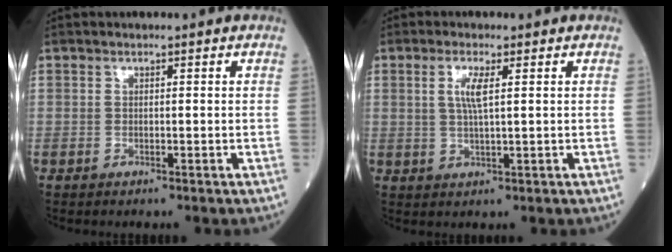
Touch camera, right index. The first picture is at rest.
{"total": 3.6, "force": [1.1, 0.3, 3.4], "torque": [-0.073, -0.001, 0.020]}